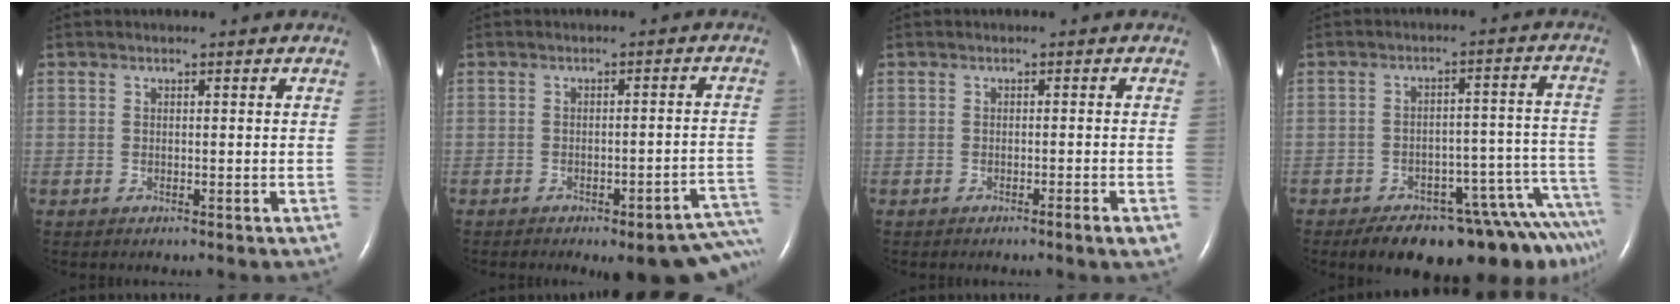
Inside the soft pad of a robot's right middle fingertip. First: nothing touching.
{"total": 14.2, "force": [-12.2, 2.6, 6.8], "torque": [-0.006, 0.025, -0.132]}
{"total": 1.8, "force": [-1.0, -0.3, 1.4], "torque": [-0.022, -0.003, -0.014]}
{"total": 16.9, "force": [-13.6, 4.3, 9.0], "torque": [-0.040, 0.040, -0.175]}